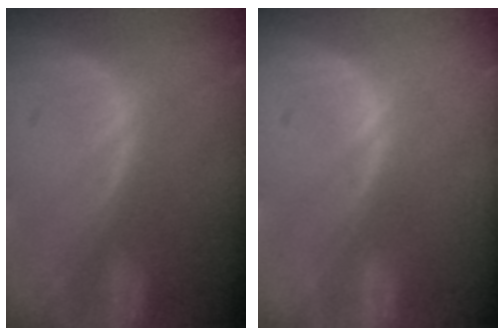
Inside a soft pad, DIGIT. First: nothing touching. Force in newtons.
{"total": 0.0}